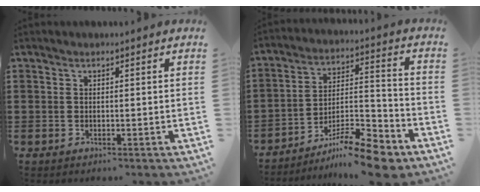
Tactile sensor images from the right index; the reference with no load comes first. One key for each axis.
{"total": 11.1, "fx": -9.1, "fy": 2.2, "fz": 6.1, "tx": -0.088, "ty": 0.035, "tz": -0.169}